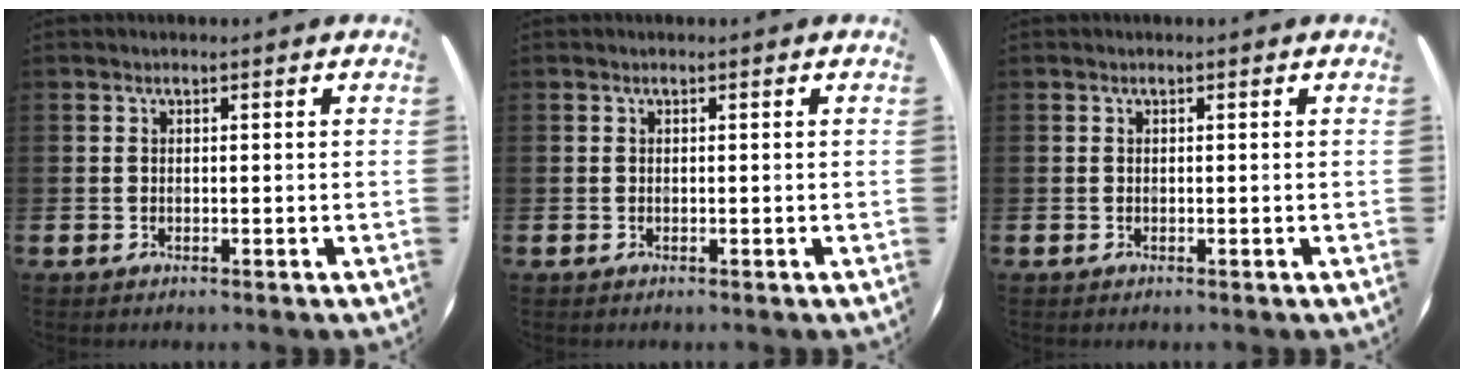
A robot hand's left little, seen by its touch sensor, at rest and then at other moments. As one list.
[{"total": 0.0}, {"total": 0.0}]